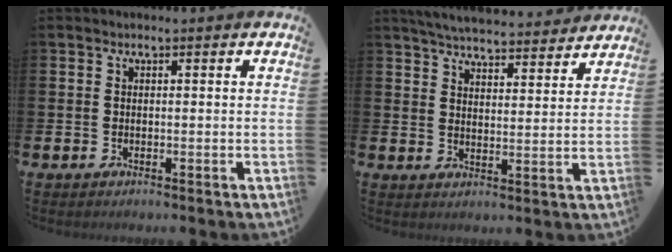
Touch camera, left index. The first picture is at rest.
{"total": 5.6, "force": [5.6, 0.6, 0.8], "torque": [-0.032, -0.039, 0.098]}